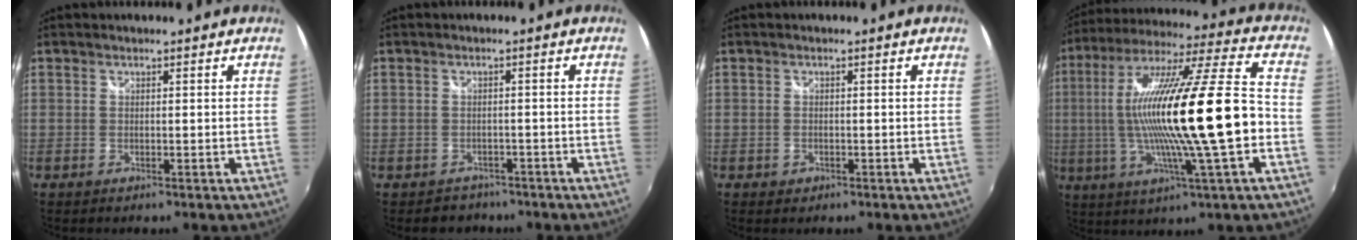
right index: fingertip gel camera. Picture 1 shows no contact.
{"total": 3.9, "force": [-2.7, 2.8, -0.2], "torque": [0.000, 0.016, -0.039]}
{"total": 1.7, "force": [-0.8, 1.4, 0.5], "torque": [-0.011, -0.003, -0.011]}
{"total": 22.8, "force": [-2.4, 1.2, 22.7], "torque": [-0.399, -0.011, -0.040]}